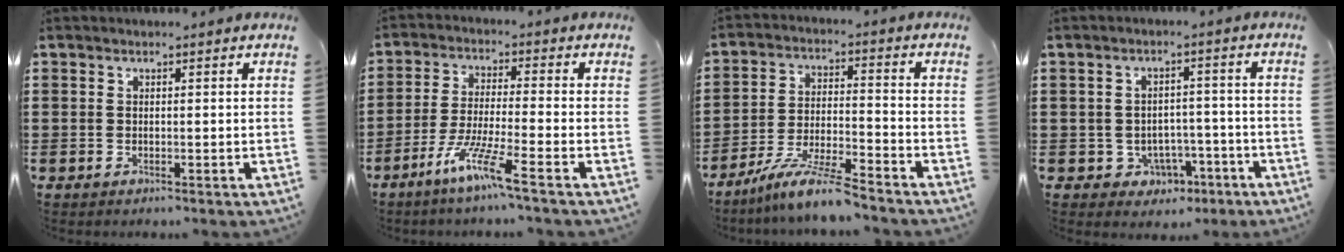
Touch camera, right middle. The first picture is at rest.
{"total": 7.7, "force": [-5.4, 0.0, 5.5], "torque": [-0.114, -0.012, -0.105]}
{"total": 8.5, "force": [-7.5, -0.3, 4.0], "torque": [-0.082, -0.006, -0.146]}
{"total": 3.5, "force": [-2.3, 2.5, 0.8], "torque": [-0.025, 0.007, -0.048]}